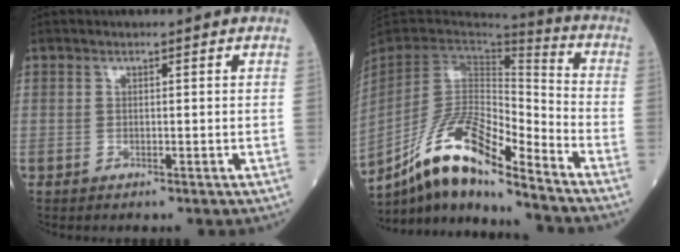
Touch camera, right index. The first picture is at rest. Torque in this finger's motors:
{"motor_torque": [1.05, -1.09, 0.76, 0.21]}